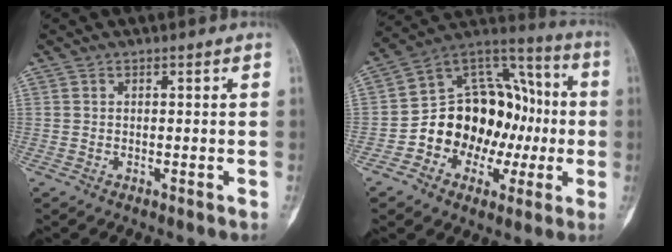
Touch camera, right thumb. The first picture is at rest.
{"total": 21.1, "force": [-3.1, 15.7, 13.7], "torque": [-0.148, 0.068, -0.043]}